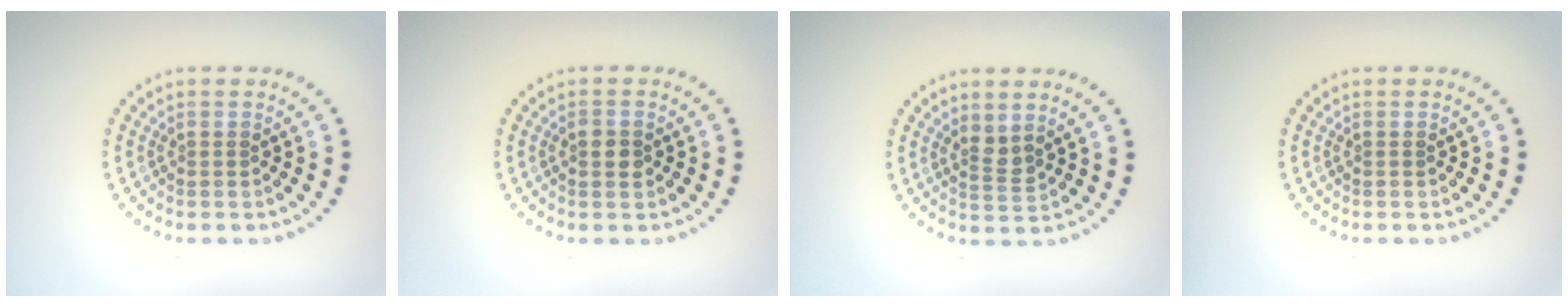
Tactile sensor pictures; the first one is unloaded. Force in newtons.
{"total": 1.9, "press": 1.9, "slide": 0.1}
{"total": 1.7, "press": 1.2, "slide": 1.2}
{"total": 0.0}